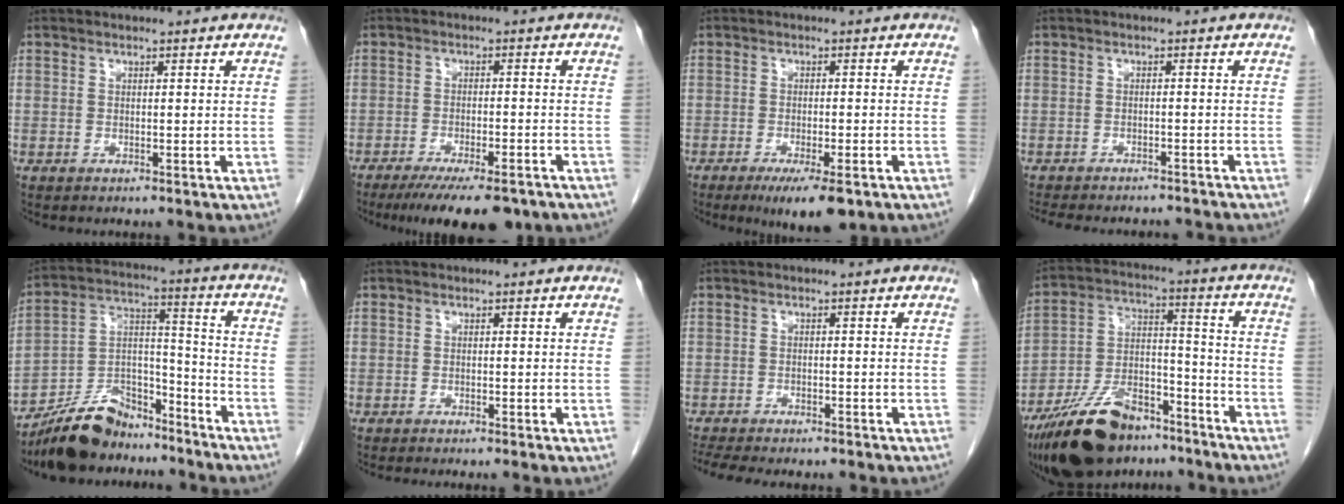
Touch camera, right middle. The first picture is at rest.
{"total": 11.6, "force": [-8.9, 2.7, 6.9], "torque": [-0.096, -0.014, -0.130]}
{"total": 6.8, "force": [-4.2, 1.3, 5.2], "torque": [-0.075, -0.015, -0.060]}
{"total": 12.4, "force": [-11.4, 2.6, 4.1], "torque": [-0.070, 0.003, -0.142]}
{"total": 12.8, "force": [-11.4, 4.6, 3.8], "torque": [-0.068, 0.032, -0.203]}
{"total": 2.5, "force": [-2.1, -0.2, 1.2], "torque": [-0.007, 0.002, -0.029]}
{"total": 9.3, "force": [-8.1, 2.0, 4.2], "torque": [-0.061, 0.002, -0.114]}
{"total": 16.9, "force": [-12.8, 6.9, 8.6], "torque": [-0.166, 0.015, -0.220]}